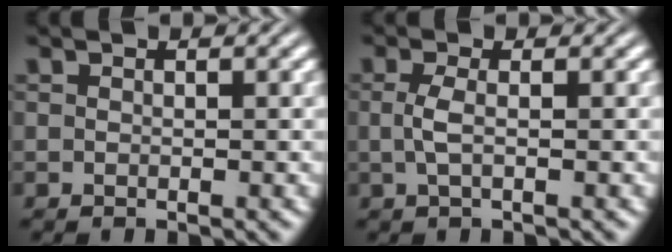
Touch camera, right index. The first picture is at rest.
{"total": 1.5, "force": [-0.2, -0.7, 1.3], "torque": [-0.029, -0.004, 0.003]}